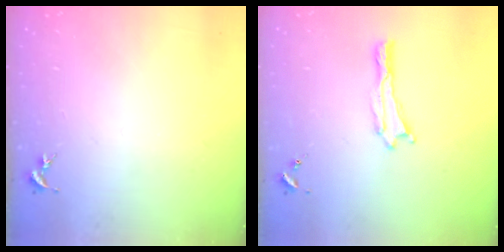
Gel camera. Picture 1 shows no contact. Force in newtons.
{"total": 0.0}